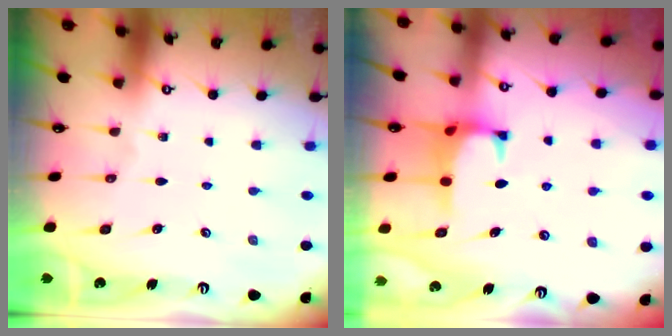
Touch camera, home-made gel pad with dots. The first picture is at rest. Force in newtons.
{"total": 1.1, "press": 0.9, "slide": 0.6}